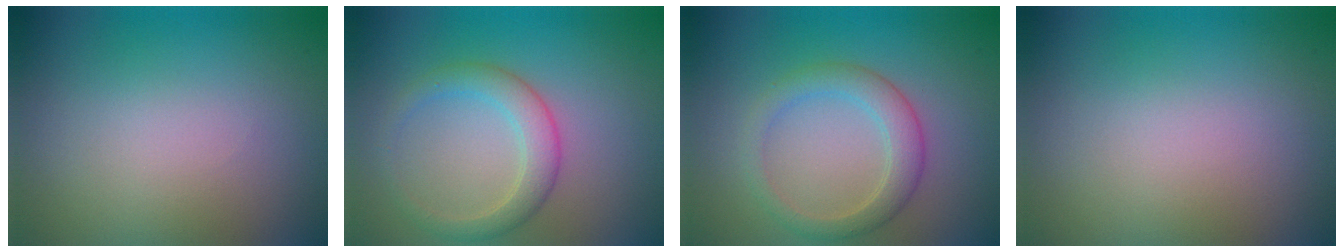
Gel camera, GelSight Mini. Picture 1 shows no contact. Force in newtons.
{"total": 3.1, "press": 3.1, "slide": 0.1}
{"total": 2.8, "press": 2.8, "slide": 0.2}
{"total": 0.0}